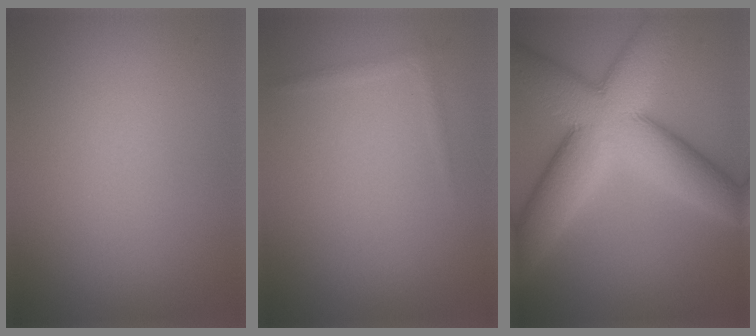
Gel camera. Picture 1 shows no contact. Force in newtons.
{"total": 0.7, "press": 0.7, "slide": 0.0}
{"total": 12.0, "press": 12.0, "slide": 0.7}